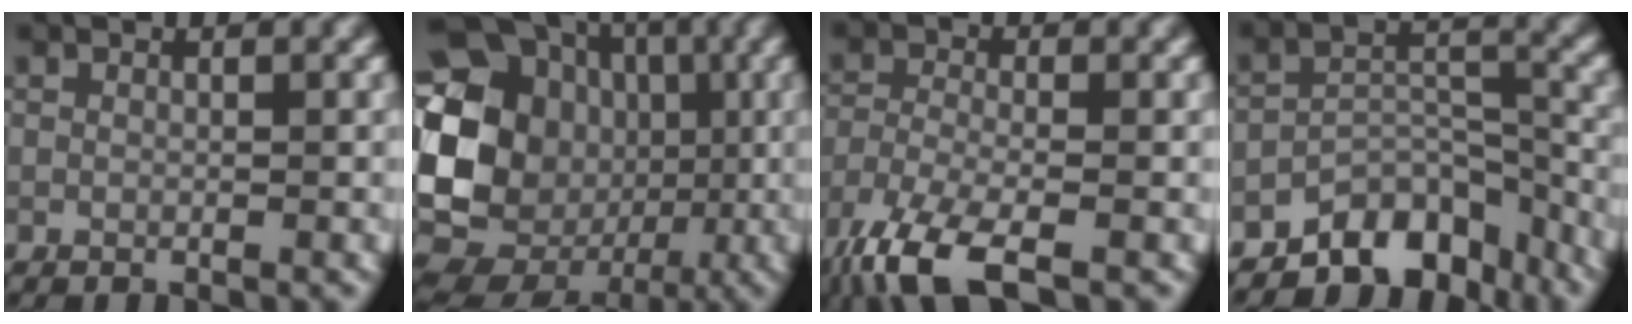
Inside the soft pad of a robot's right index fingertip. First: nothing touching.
{"total": 21.8, "force": [-1.0, 19.6, 9.5], "torque": [-0.198, 0.010, -0.055]}
{"total": 7.4, "force": [-5.2, 2.0, 4.8], "torque": [-0.101, -0.017, -0.113]}
{"total": 7.2, "force": [-5.8, 3.2, 2.8], "torque": [-0.027, -0.008, -0.095]}